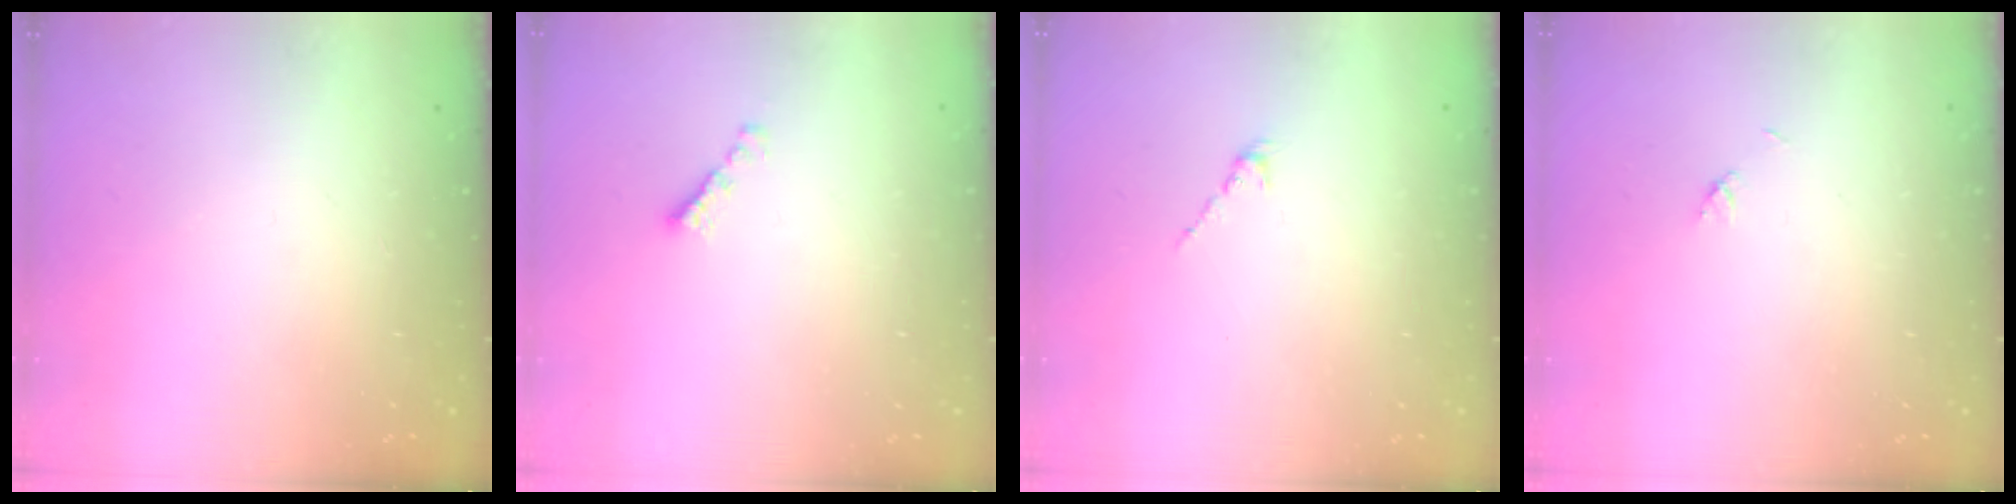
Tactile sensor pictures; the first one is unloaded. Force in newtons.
{"total": 2.1, "press": 2.0, "slide": 0.7}
{"total": 1.3, "press": 1.2, "slide": 0.5}
{"total": 2.1, "press": 2.1, "slide": 0.3}